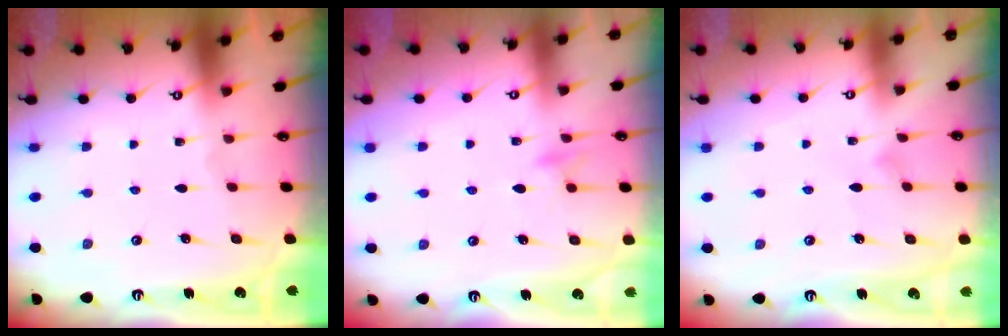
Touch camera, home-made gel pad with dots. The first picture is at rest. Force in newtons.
{"total": 8.3, "press": 8.3, "slide": 0.9}
{"total": 3.8, "press": 3.8, "slide": 0.2}